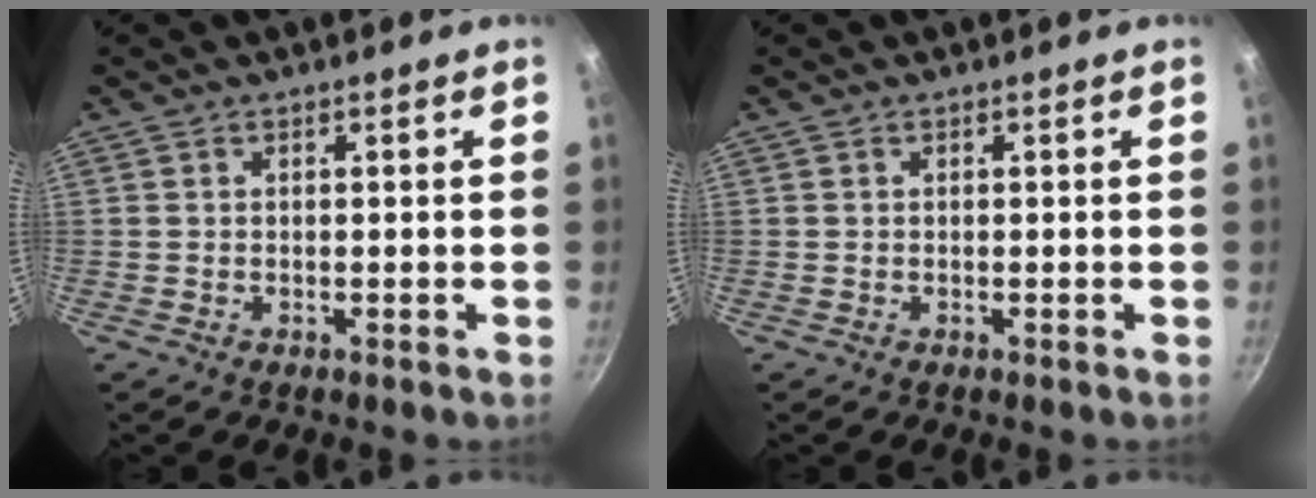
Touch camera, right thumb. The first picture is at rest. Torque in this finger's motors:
{"motor_torque": [0.00, 0.00, 0.00, 0.00, 0.00]}